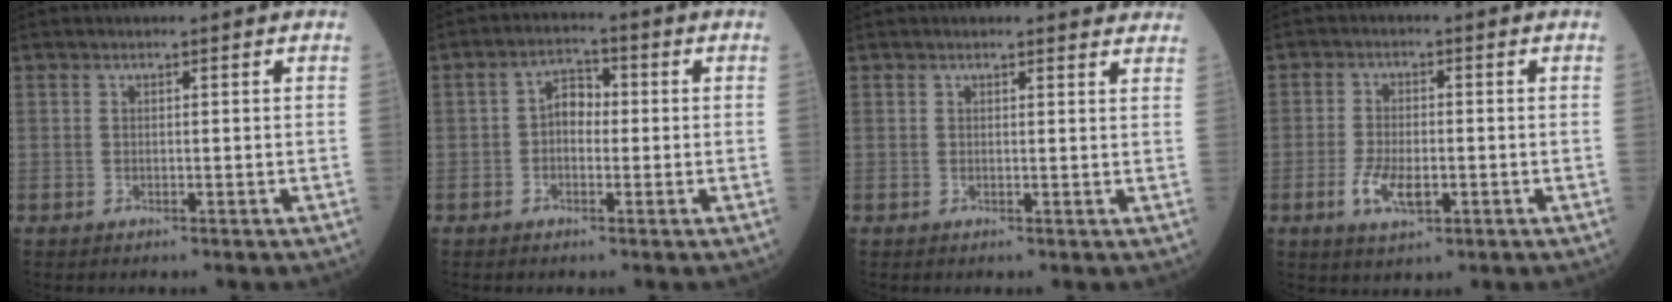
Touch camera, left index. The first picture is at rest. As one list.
[{"total": 4.0, "force": [-0.3, 2.5, 3.1], "torque": [-0.053, 0.020, -0.011]}, {"total": 4.6, "force": [4.4, 0.8, 0.9], "torque": [-0.003, -0.004, 0.032]}, {"total": 5.3, "force": [-1.9, 2.1, 4.4], "torque": [-0.091, -0.004, -0.031]}]